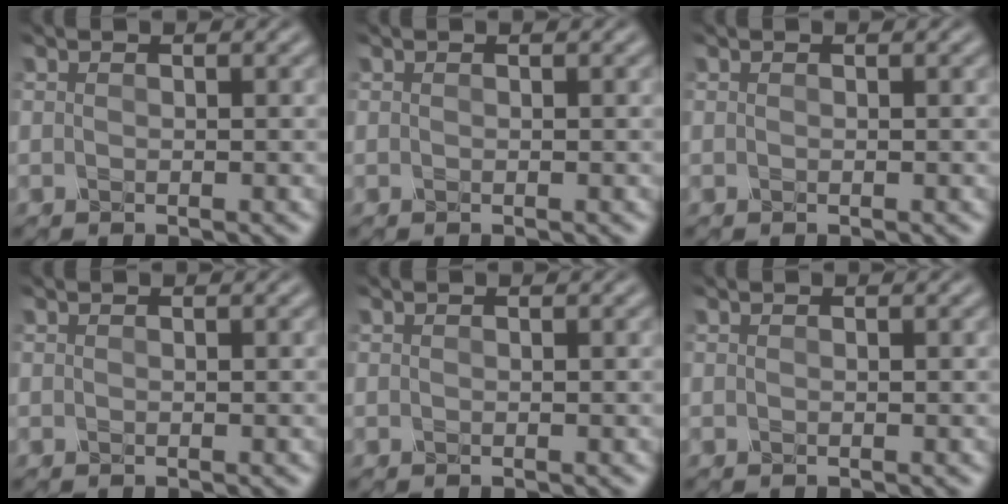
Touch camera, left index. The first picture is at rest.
{"total": 0.0}
{"total": 0.0}
{"total": 0.0}
{"total": 0.0}
{"total": 0.0}